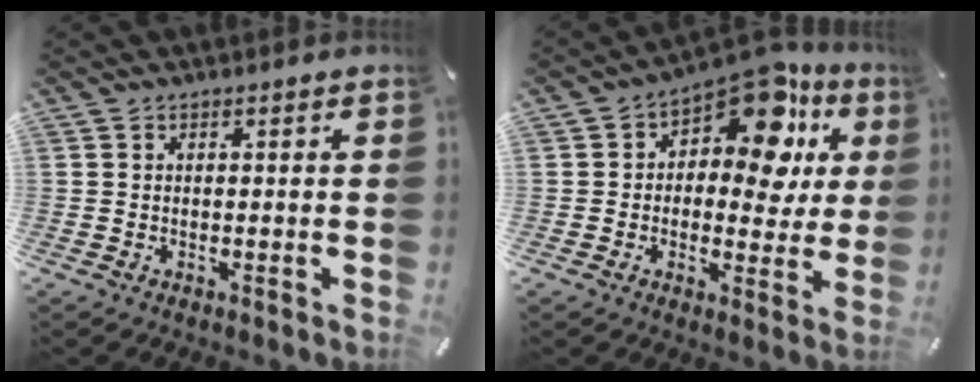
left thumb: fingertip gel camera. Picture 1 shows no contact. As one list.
[{"total": 14.9, "force": [7.9, 7.7, 10.0], "torque": [-0.144, -0.059, 0.133]}]